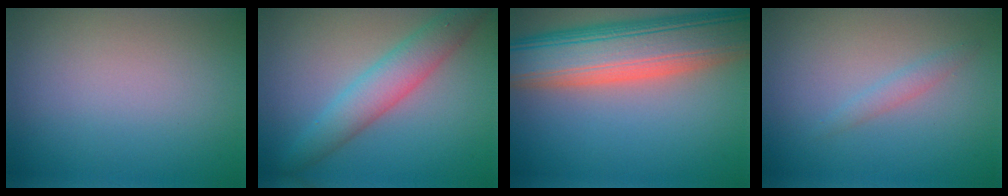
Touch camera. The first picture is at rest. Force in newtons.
{"total": 4.4, "press": 4.4, "slide": 0.3}
{"total": 11.9, "press": 11.9, "slide": 0.9}
{"total": 1.1, "press": 1.1, "slide": 0.1}